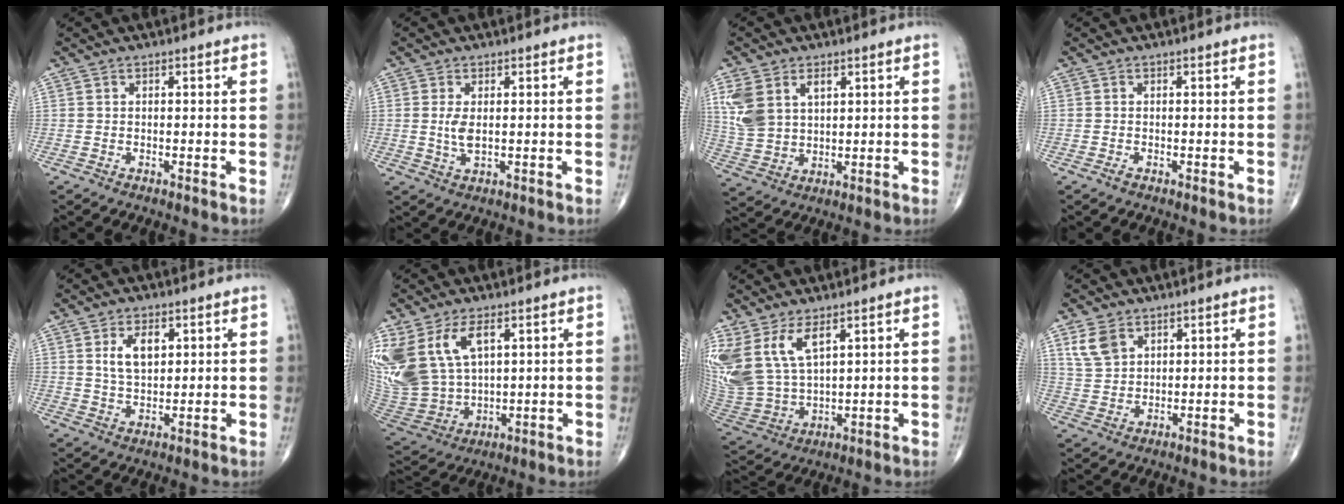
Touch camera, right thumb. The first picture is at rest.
{"total": 3.2, "force": [0.3, 1.3, 2.9], "torque": [-0.063, -0.009, 0.010]}
{"total": 9.4, "force": [3.7, 6.0, 6.3], "torque": [-0.126, -0.002, 0.084]}
{"total": 0.5, "force": [-0.4, 0.1, 0.3], "torque": [-0.010, 0.000, -0.009]}
{"total": 6.2, "force": [2.1, 3.4, 4.7], "torque": [-0.074, -0.010, 0.041]}
{"total": 16.8, "force": [6.4, 9.9, 11.9], "torque": [-0.258, -0.023, 0.145]}
{"total": 13.2, "force": [6.6, 6.4, 9.4], "torque": [-0.202, -0.029, 0.154]}
{"total": 5.7, "force": [3.1, 3.7, 3.0], "torque": [-0.050, -0.009, 0.069]}